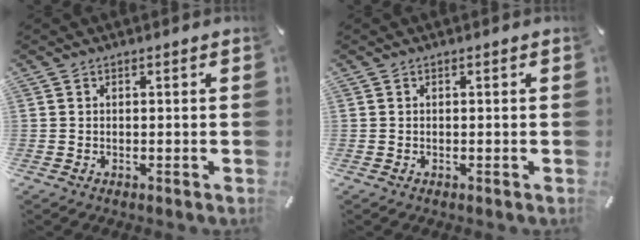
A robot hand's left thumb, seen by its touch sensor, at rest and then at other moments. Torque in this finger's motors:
{"motor_torque": [0.02, 0.02, 0.00, 0.00, 0.00]}